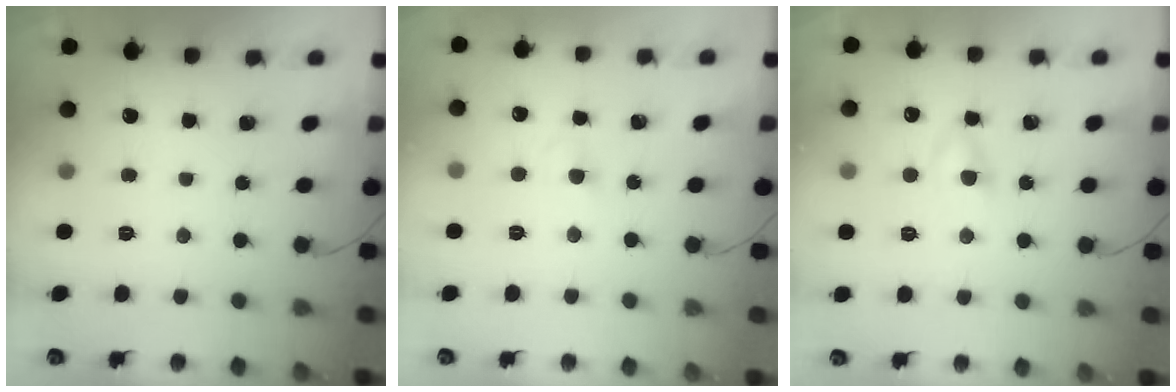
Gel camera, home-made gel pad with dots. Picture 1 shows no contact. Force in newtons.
{"total": 2.5, "press": 2.3, "slide": 0.9}
{"total": 4.1, "press": 3.9, "slide": 1.2}